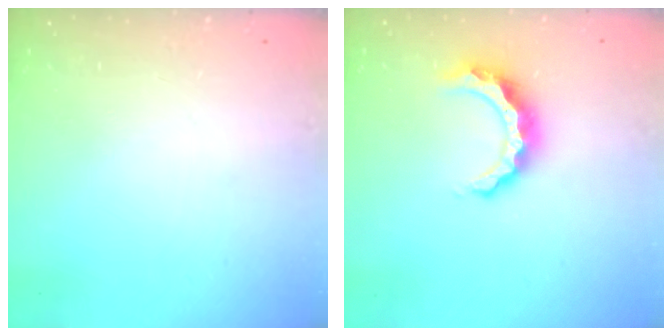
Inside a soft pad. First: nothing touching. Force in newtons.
{"total": 8.3, "press": 8.3, "slide": 0.6}